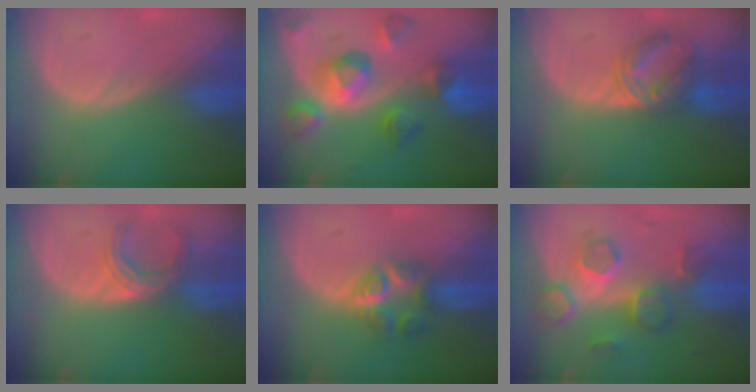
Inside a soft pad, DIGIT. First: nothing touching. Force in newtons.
{"total": 10.3, "press": 9.1, "slide": 4.7}
{"total": 6.6, "press": 6.2, "slide": 2.2}
{"total": 4.9, "press": 4.5, "slide": 1.9}
{"total": 6.0, "press": 5.5, "slide": 2.5}
{"total": 8.8, "press": 7.6, "slide": 4.5}